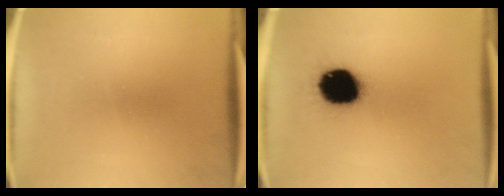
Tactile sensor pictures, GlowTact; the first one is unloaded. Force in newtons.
{"total": 16.7}